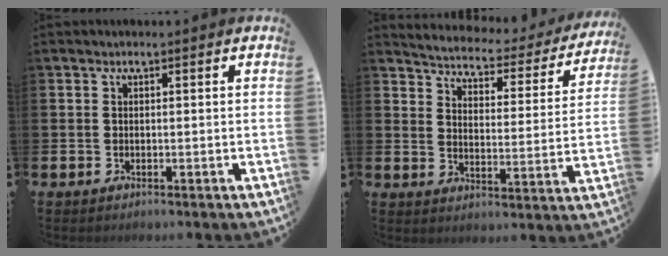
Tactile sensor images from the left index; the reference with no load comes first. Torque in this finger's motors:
{"motor_torque": [0.84, -1.31, 0.09, 0.04]}